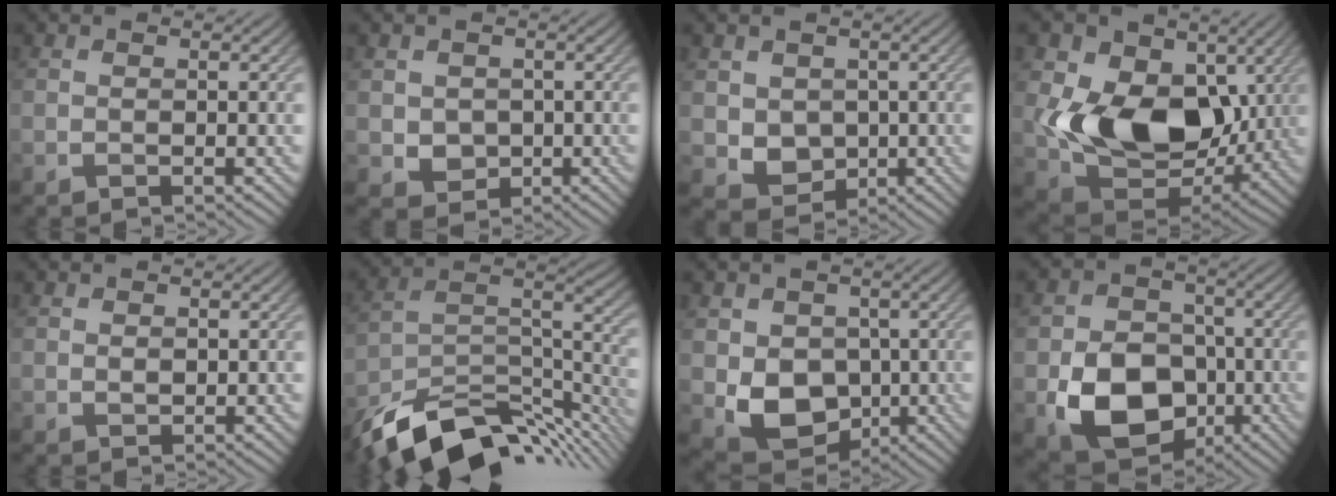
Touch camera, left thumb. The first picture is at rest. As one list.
[{"total": 3.0, "force": [0.1, 2.8, 1.1], "torque": [-0.032, -0.010, -0.001]}, {"total": 4.3, "force": [0.3, 3.8, 2.0], "torque": [-0.055, -0.013, 0.005]}, {"total": 13.1, "force": [1.5, 9.5, 8.9], "torque": [-0.159, -0.010, 0.027]}, {"total": 0.7, "force": [0.4, 0.5, 0.3], "torque": [-0.008, -0.003, 0.009]}, {"total": 15.6, "force": [-11.6, 6.6, 8.1], "torque": [-0.170, -0.022, -0.186]}, {"total": 7.7, "force": [-1.1, 6.2, 4.4], "torque": [-0.100, -0.020, -0.022]}, {"total": 11.4, "force": [-3.8, 8.5, 6.7], "torque": [-0.139, -0.026, -0.073]}]